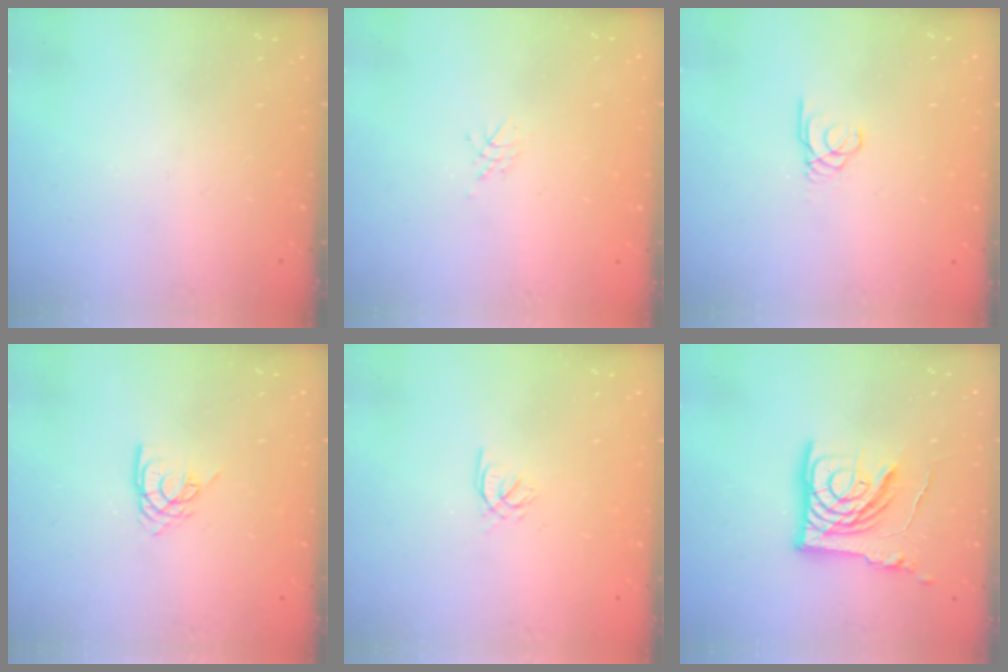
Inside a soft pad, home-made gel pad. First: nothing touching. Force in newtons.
{"total": 5.1, "press": 5.1, "slide": 0.2}
{"total": 1.7, "press": 1.7, "slide": 0.2}
{"total": 7.9, "press": 7.8, "slide": 0.9}
{"total": 2.1, "press": 2.0, "slide": 0.5}
{"total": 15.2, "press": 15.1, "slide": 1.4}